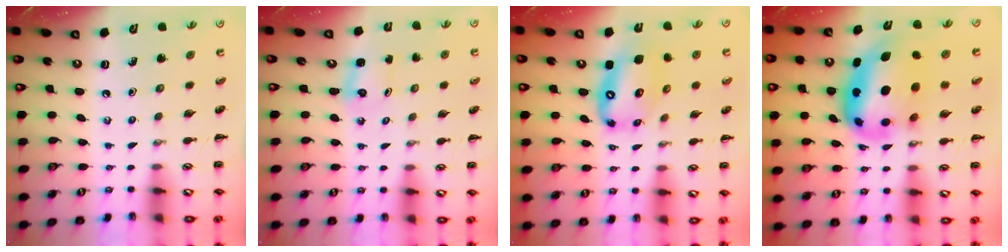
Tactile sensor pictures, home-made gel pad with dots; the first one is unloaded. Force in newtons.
{"total": 1.8, "press": 1.7, "slide": 0.6}
{"total": 12.4, "press": 12.0, "slide": 3.2}
{"total": 13.9, "press": 13.4, "slide": 3.6}